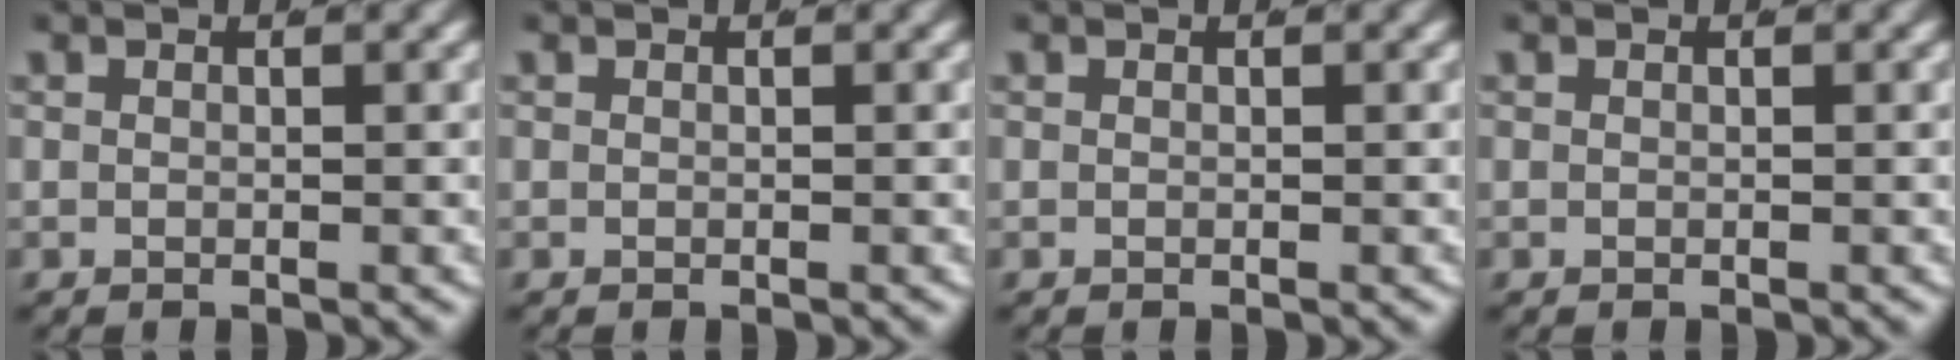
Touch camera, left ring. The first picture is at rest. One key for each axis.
{"total": 0.0}
{"total": 0.0}
{"total": 0.0}